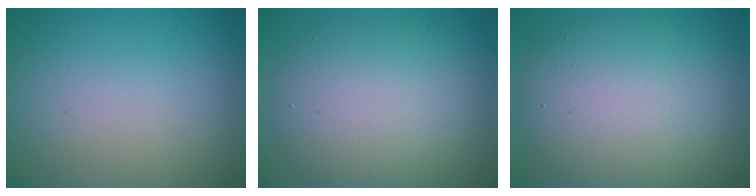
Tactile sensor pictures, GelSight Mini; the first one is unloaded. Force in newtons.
{"total": 7.0, "press": 7.0, "slide": 0.3}
{"total": 9.3, "press": 9.3, "slide": 0.6}